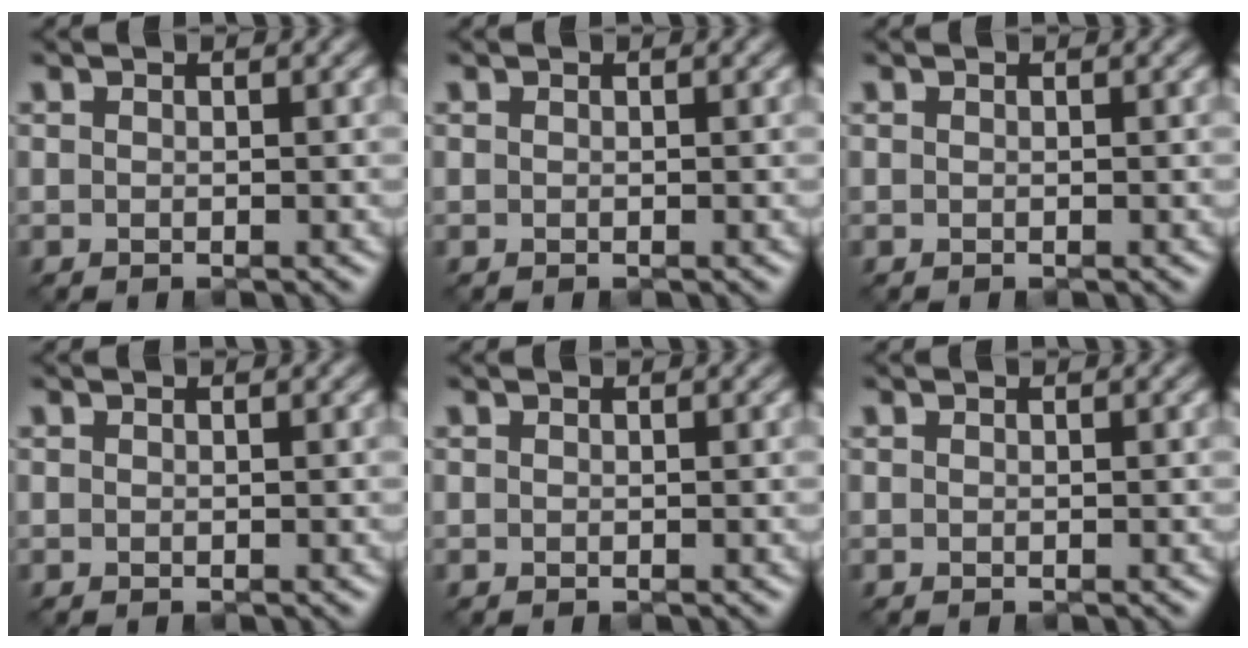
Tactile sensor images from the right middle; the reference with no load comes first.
{"total": 0.0}
{"total": 0.0}
{"total": 0.0}
{"total": 0.0}
{"total": 0.0}